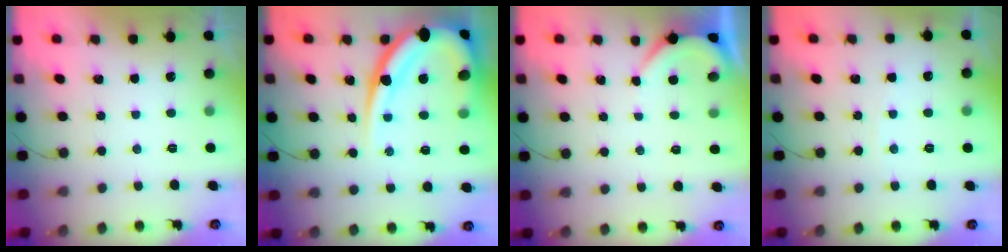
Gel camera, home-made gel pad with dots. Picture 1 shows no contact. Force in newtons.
{"total": 20.0, "press": 19.9, "slide": 1.9}
{"total": 2.7, "press": 2.7, "slide": 0.3}
{"total": 2.8, "press": 2.8, "slide": 0.3}